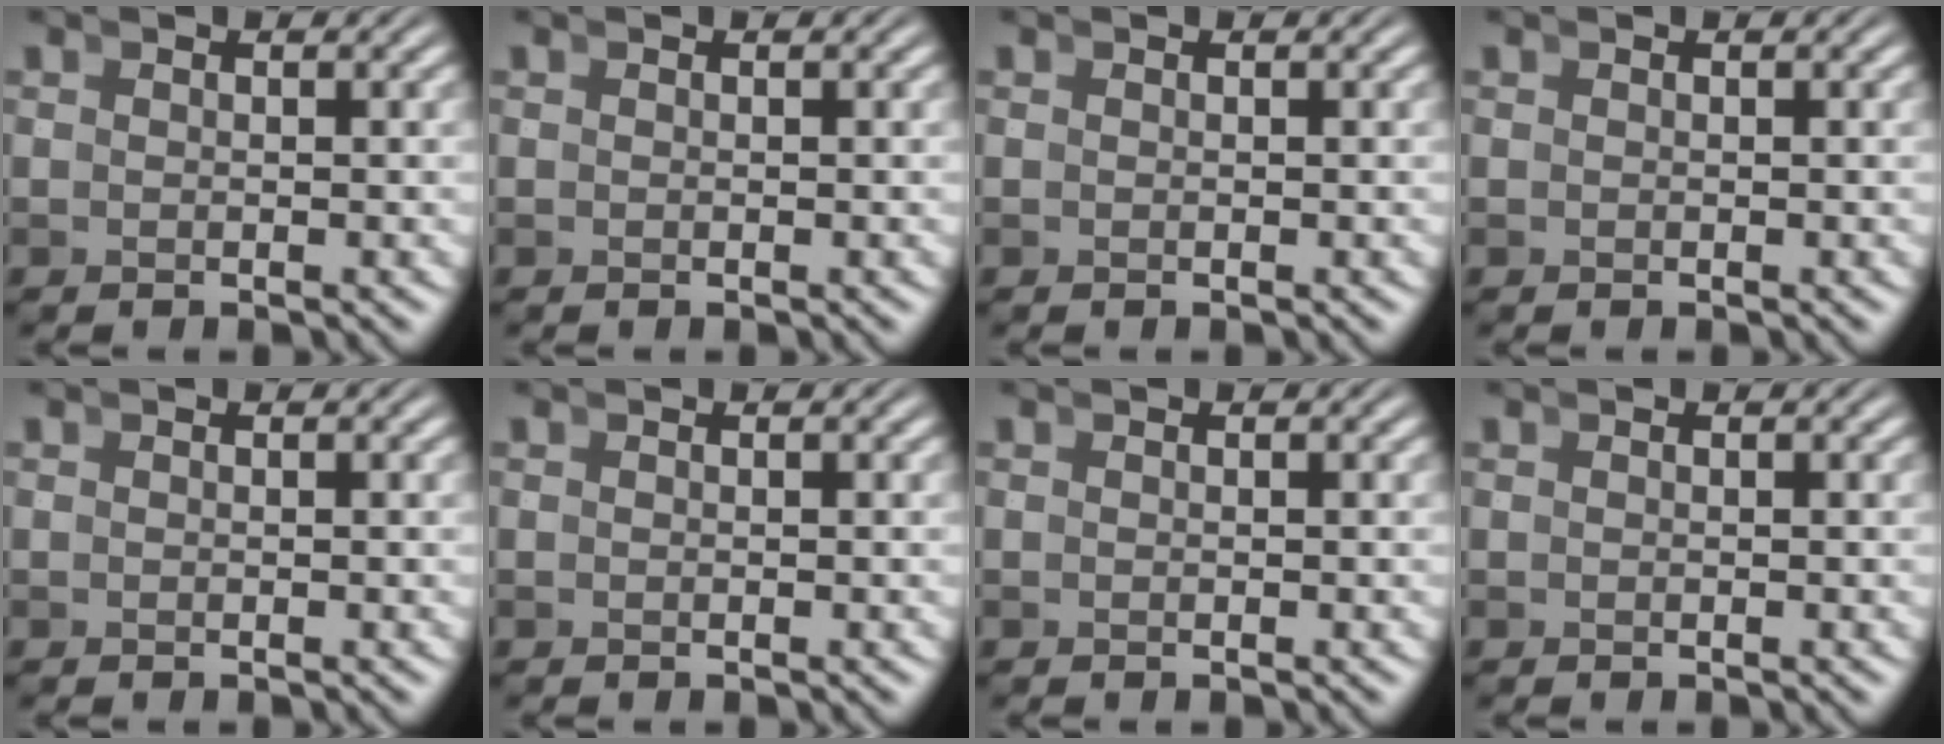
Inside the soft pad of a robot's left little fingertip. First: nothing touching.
{"total": 0.0}
{"total": 0.0}
{"total": 0.0}
{"total": 0.0}
{"total": 0.0}
{"total": 0.0}
{"total": 0.0}